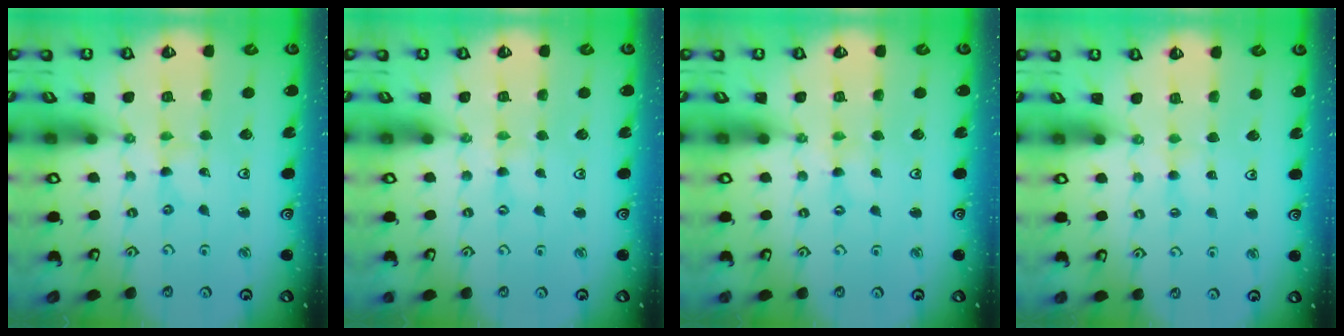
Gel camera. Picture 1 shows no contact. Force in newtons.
{"total": 0.7, "press": 0.7, "slide": 0.1}
{"total": 0.0}
{"total": 1.7, "press": 1.6, "slide": 0.4}